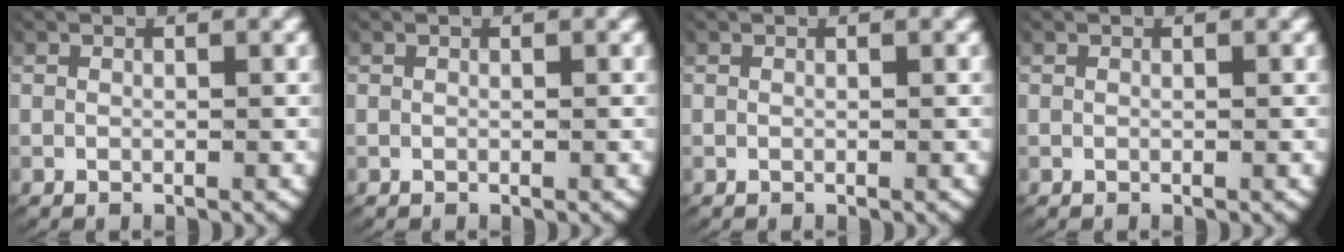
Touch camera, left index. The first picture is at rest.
{"total": 0.0}
{"total": 0.0}
{"total": 0.0}